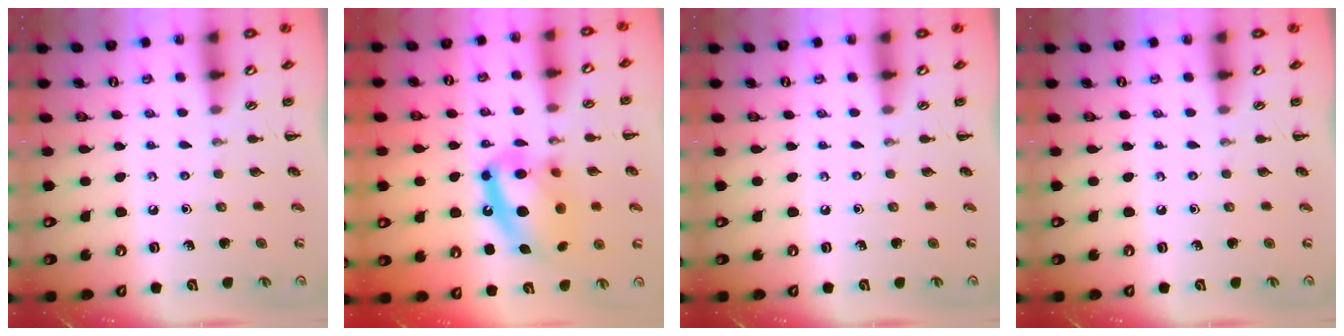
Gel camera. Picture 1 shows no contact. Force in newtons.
{"total": 16.0, "press": 15.6, "slide": 3.6}
{"total": 0.0}
{"total": 0.0}